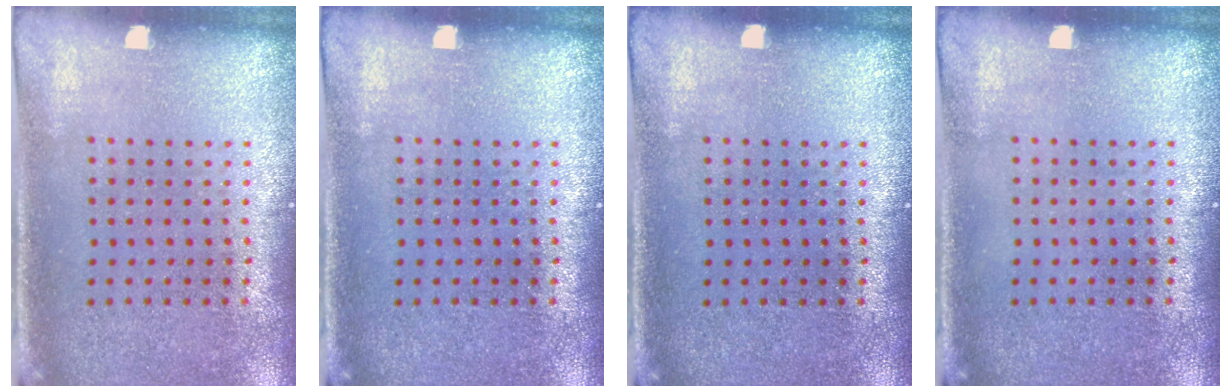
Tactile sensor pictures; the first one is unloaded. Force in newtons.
{"total": 0.0}
{"total": 0.0}
{"total": 0.0}